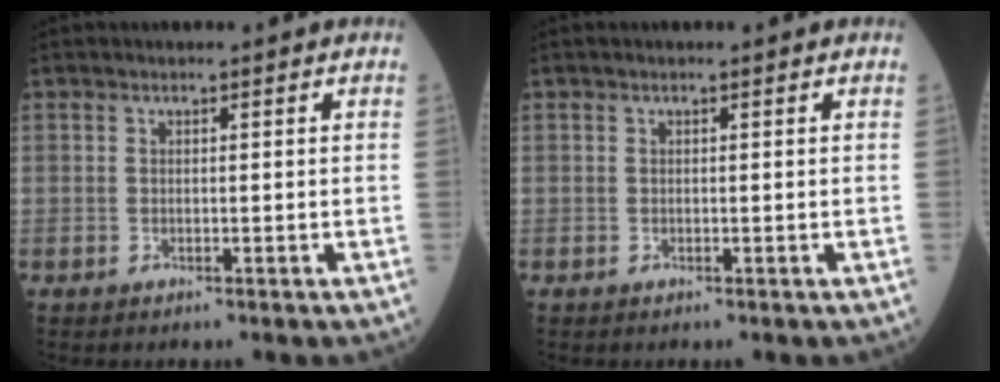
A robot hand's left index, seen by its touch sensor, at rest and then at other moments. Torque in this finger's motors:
{"motor_torque": [0.00, 0.00, 0.00, 0.00]}